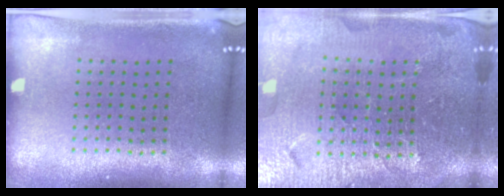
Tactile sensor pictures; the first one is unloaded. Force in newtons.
{"total": 4.9, "press": 4.6, "slide": 1.7}